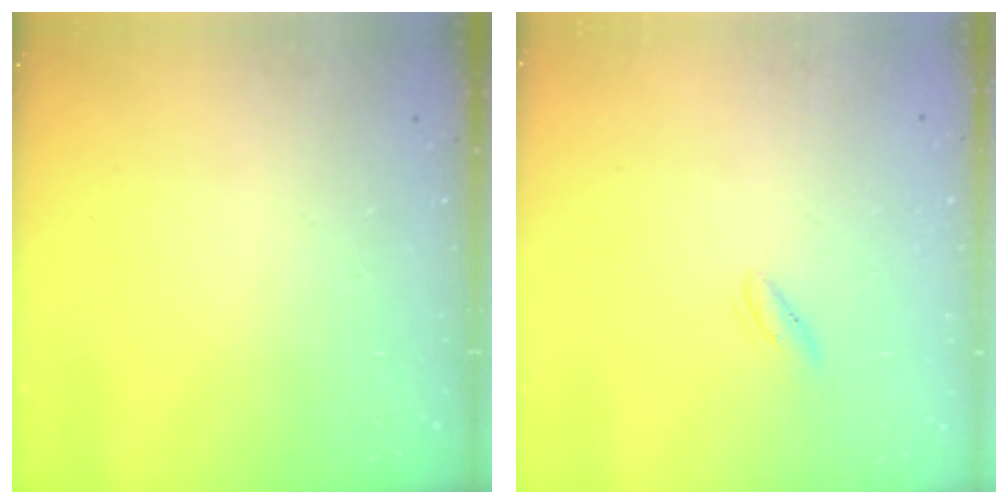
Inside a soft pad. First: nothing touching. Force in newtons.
{"total": 0.7, "press": 0.3, "slide": 0.7}